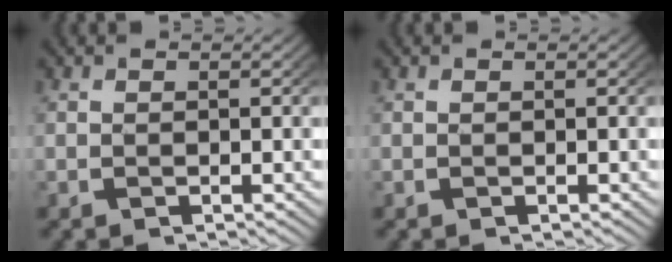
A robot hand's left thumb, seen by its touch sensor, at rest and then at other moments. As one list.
[{"total": 0.0}]